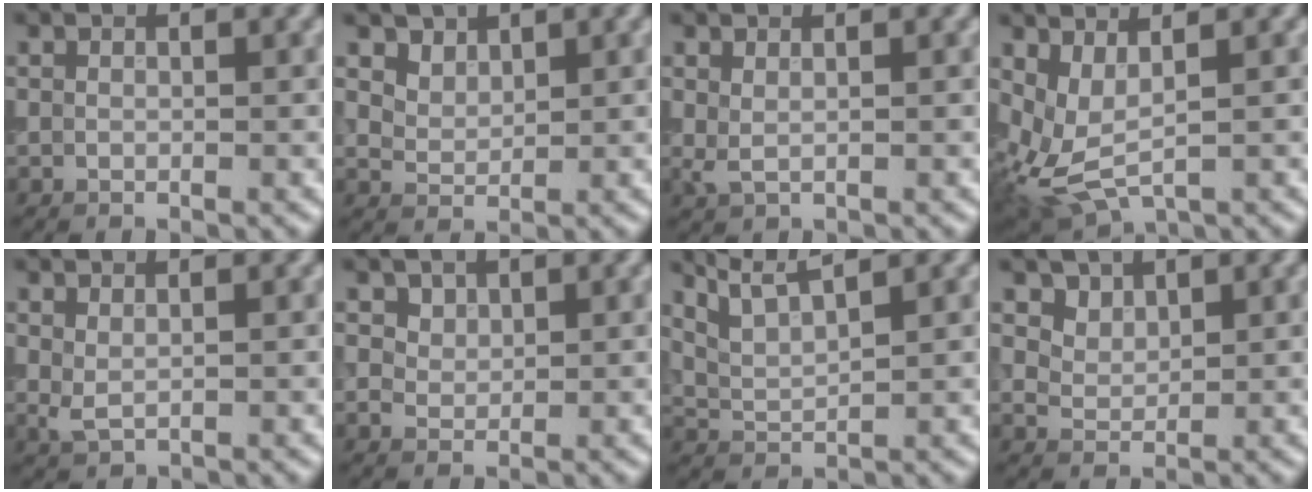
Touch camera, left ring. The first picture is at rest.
{"total": 3.0, "force": [2.2, 1.7, 1.0], "torque": [-0.034, -0.014, 0.062]}
{"total": 1.1, "force": [0.5, 0.4, 0.8], "torque": [-0.020, -0.002, 0.013]}
{"total": 4.8, "force": [0.5, 2.1, 4.2], "torque": [-0.115, -0.009, 0.016]}
{"total": 1.2, "force": [0.5, 0.6, 0.9], "torque": [-0.023, -0.002, 0.014]}
{"total": 2.7, "force": [1.7, 1.8, 1.0], "torque": [-0.033, -0.006, 0.040]}
{"total": 4.3, "force": [3.5, 0.8, 2.3], "torque": [-0.052, 0.013, 0.066]}
{"total": 2.9, "force": [2.1, 1.7, 0.9], "torque": [-0.032, -0.018, 0.062]}